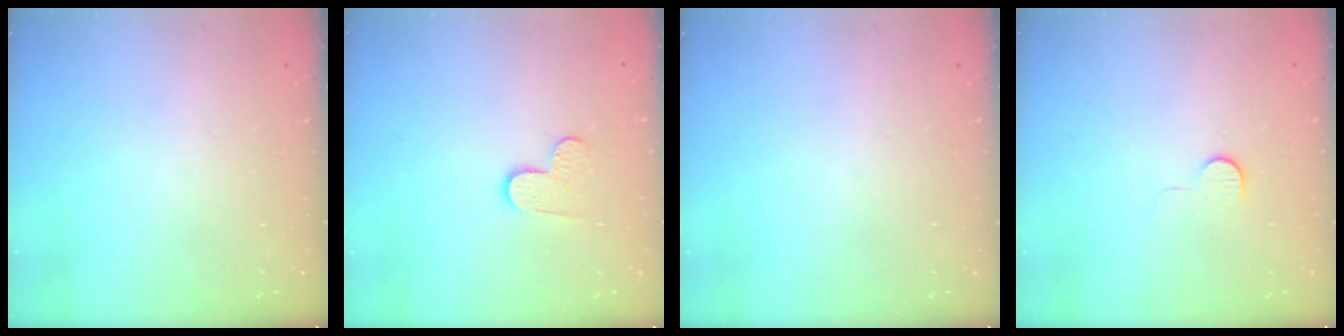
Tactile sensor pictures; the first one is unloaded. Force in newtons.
{"total": 6.1, "press": 6.1, "slide": 0.6}
{"total": 0.0}
{"total": 4.3, "press": 4.3, "slide": 0.3}